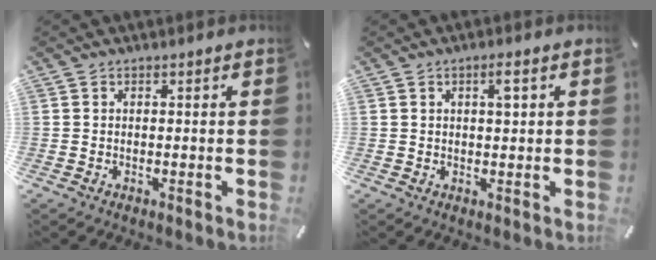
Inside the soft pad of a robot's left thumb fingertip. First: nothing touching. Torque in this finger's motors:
{"motor_torque": [0.14, -0.30, 0.05, 0.16, 0.01]}